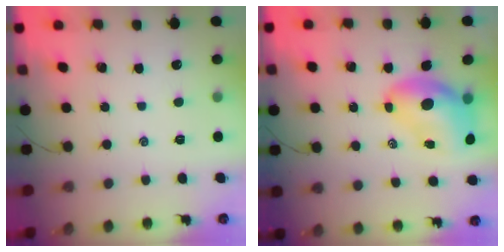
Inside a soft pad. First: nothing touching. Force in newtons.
{"total": 9.5, "press": 9.1, "slide": 2.6}